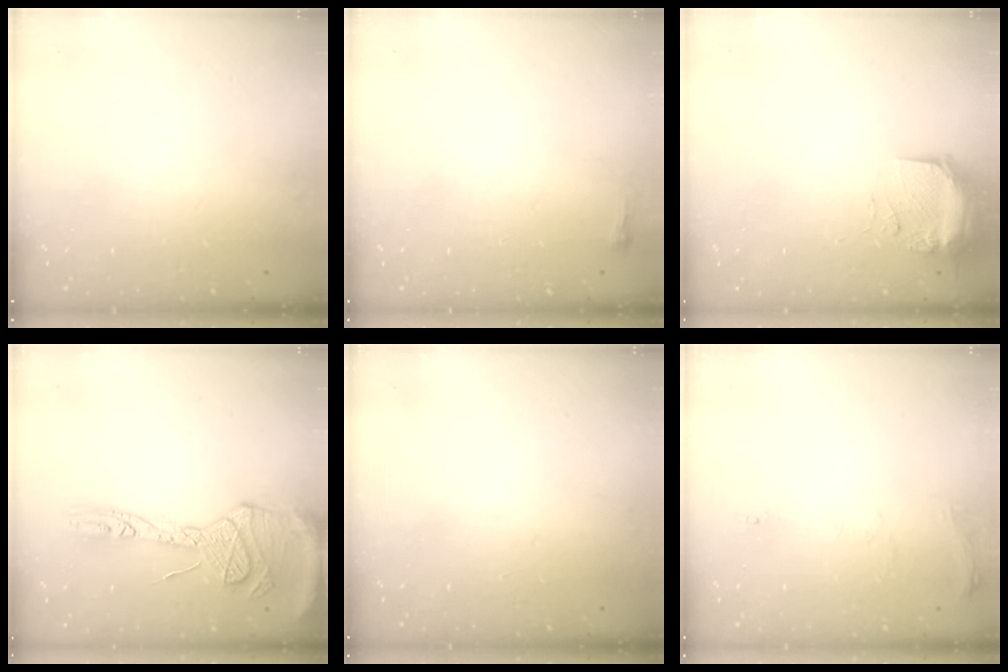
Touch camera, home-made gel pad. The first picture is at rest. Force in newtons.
{"total": 2.4, "press": 2.4, "slide": 0.6}
{"total": 9.3, "press": 9.1, "slide": 1.7}
{"total": 17.8, "press": 17.7, "slide": 1.7}
{"total": 1.0, "press": 0.0, "slide": 1.0}
{"total": 5.7, "press": 5.7, "slide": 0.8}